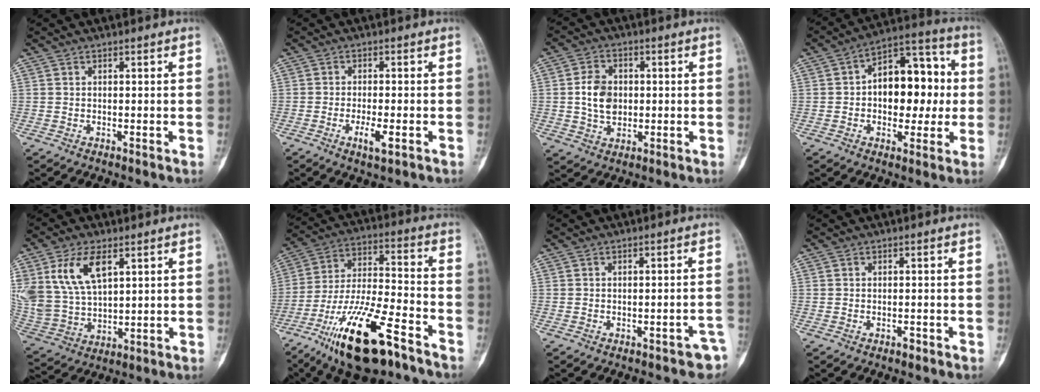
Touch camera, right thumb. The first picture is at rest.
{"total": 4.0, "force": [-1.7, 1.1, 3.5], "torque": [-0.067, -0.001, -0.028]}
{"total": 7.2, "force": [0.2, 5.5, 4.8], "torque": [-0.068, 0.002, 0.005]}
{"total": 16.1, "force": [0.5, 9.9, 12.7], "torque": [-0.133, 0.036, 0.001]}
{"total": 14.4, "force": [6.2, 7.9, 10.4], "torque": [-0.203, -0.016, 0.135]}
{"total": 20.5, "force": [-12.5, 6.2, 15.0], "torque": [-0.298, 0.062, -0.222]}
{"total": 4.7, "force": [-3.3, 2.0, 2.8], "torque": [-0.018, 0.028, -0.035]}
{"total": 0.8, "force": [-0.6, 0.4, 0.4], "torque": [-0.008, 0.004, -0.009]}